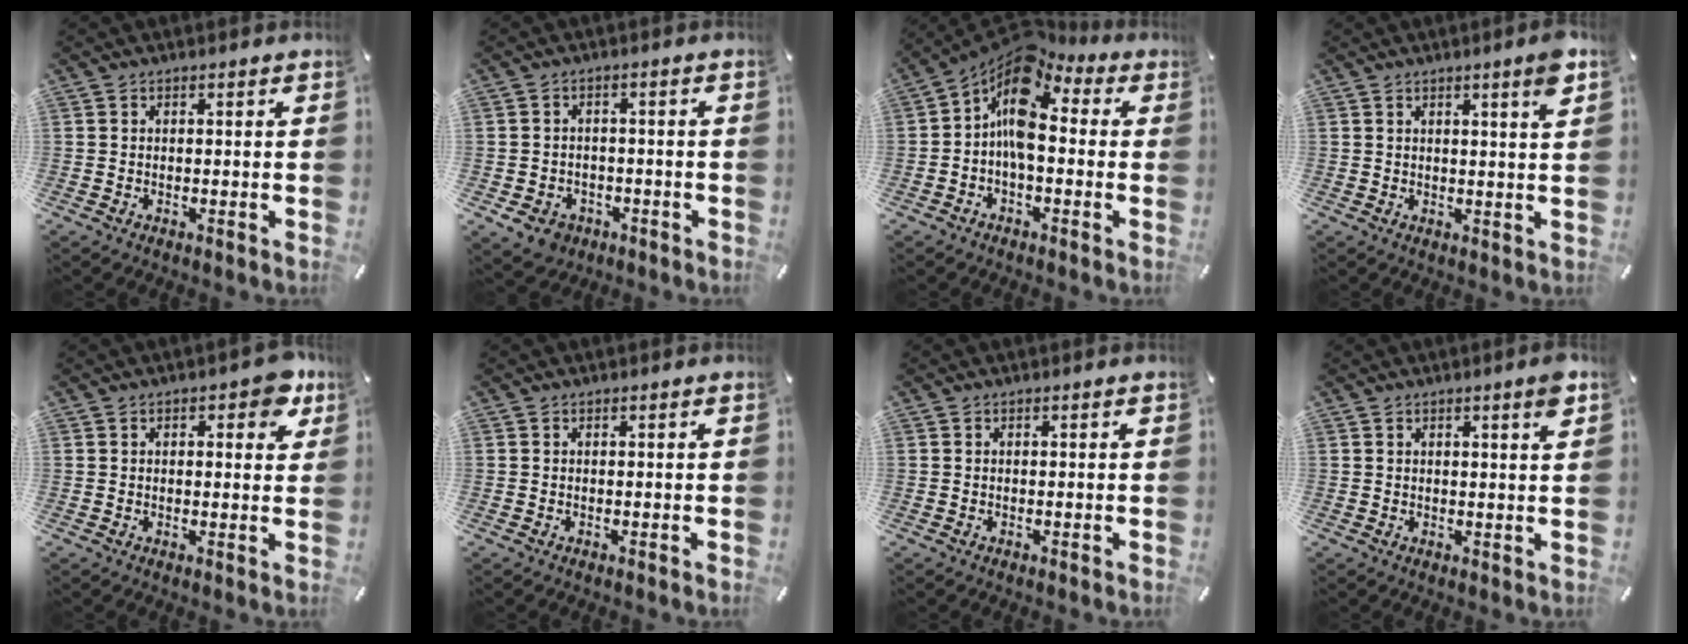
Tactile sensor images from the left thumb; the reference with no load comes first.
{"total": 5.1, "force": [-2.6, 3.9, 1.9], "torque": [-0.042, 0.015, -0.050]}
{"total": 10.9, "force": [1.6, 5.9, 9.0], "torque": [-0.184, -0.030, 0.021]}
{"total": 4.8, "force": [2.6, 0.0, 4.1], "torque": [-0.065, -0.012, 0.038]}
{"total": 5.7, "force": [2.6, 2.8, 4.3], "torque": [-0.049, -0.005, 0.039]}
{"total": 0.0}
{"total": 0.0}
{"total": 3.5, "force": [1.8, 0.3, 3.0], "torque": [-0.044, -0.008, 0.027]}